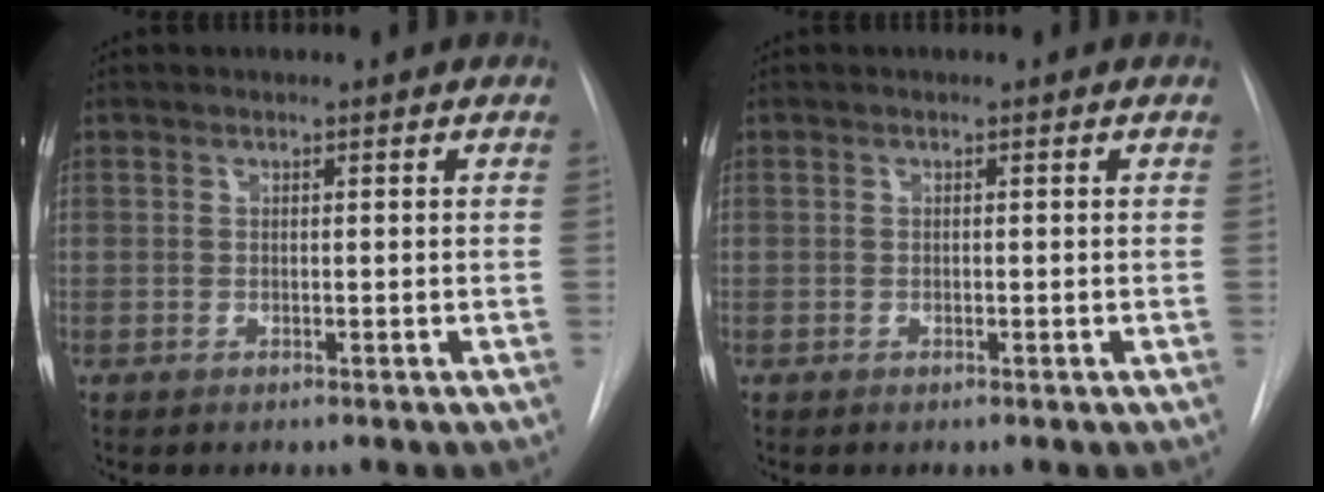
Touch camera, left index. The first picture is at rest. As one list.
[{"total": 0.0}]